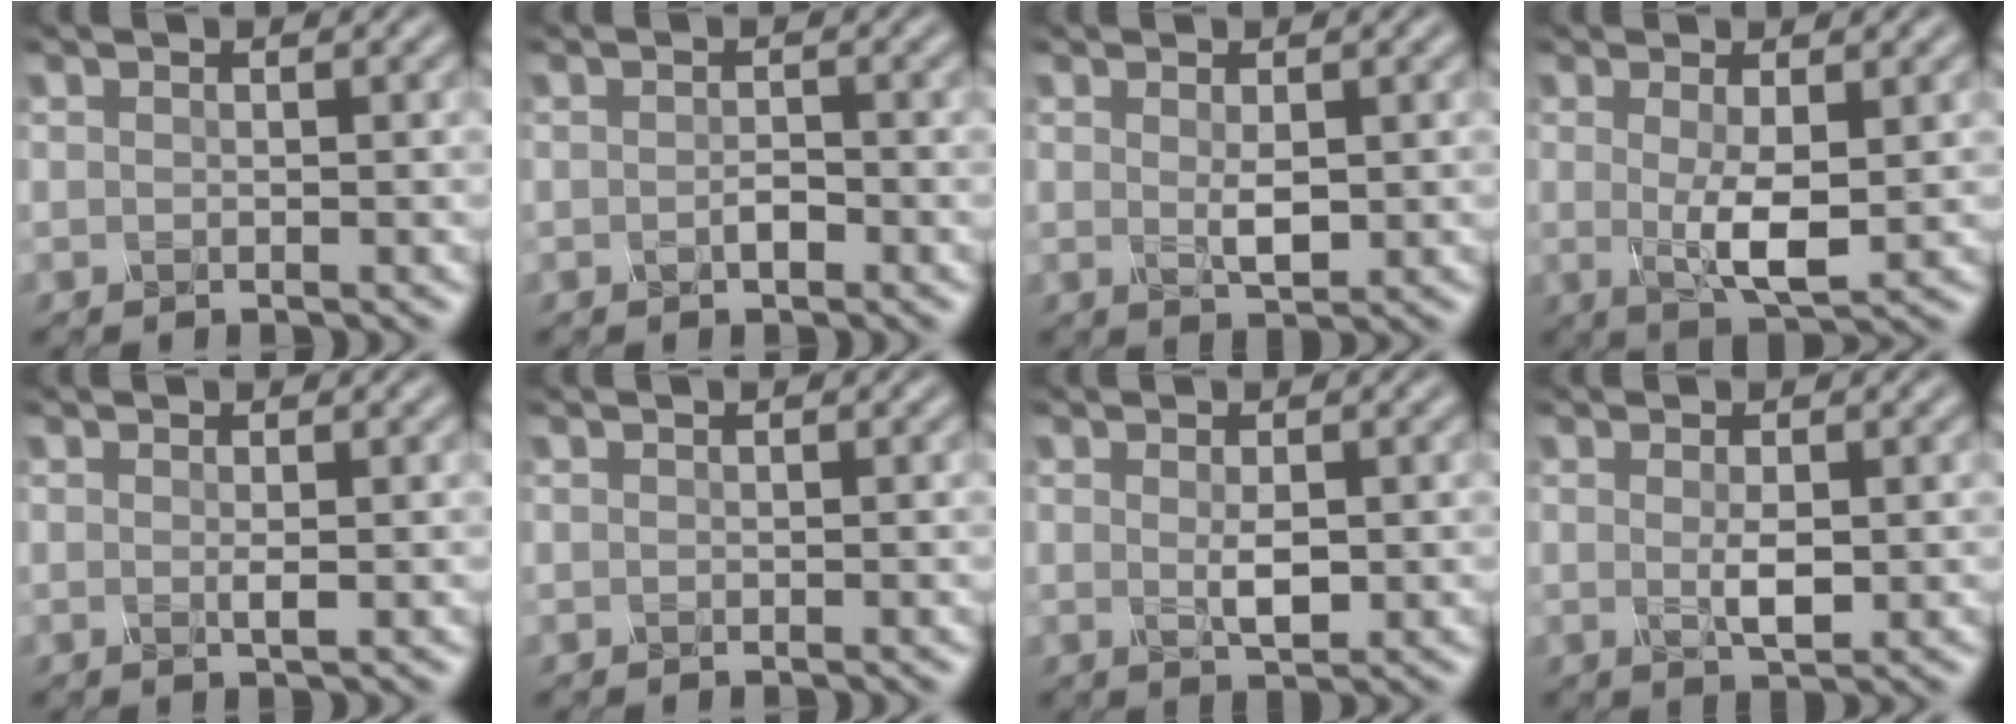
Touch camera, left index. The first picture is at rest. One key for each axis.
{"total": 1.2, "fx": -0.5, "fy": 0.5, "fz": 0.9, "tx": -0.017, "ty": 0.001, "tz": -0.009}
{"total": 2.0, "fx": 0.3, "fy": 0.7, "fz": 1.8, "tx": -0.038, "ty": -0.005, "tz": 0.009}
{"total": 4.0, "fx": 0.1, "fy": 0.9, "fz": 3.9, "tx": -0.075, "ty": -0.010, "tz": 0.006}
{"total": 1.0, "fx": 0.1, "fy": 0.1, "fz": 1.0, "tx": -0.018, "ty": 0.000, "tz": 0.000}
{"total": 0.0}
{"total": 2.1, "fx": 0.1, "fy": 0.8, "fz": 1.9, "tx": -0.040, "ty": -0.004, "tz": 0.006}
{"total": 2.2, "fx": 0.1, "fy": 0.7, "fz": 2.1, "tx": -0.042, "ty": -0.005, "tz": 0.004}